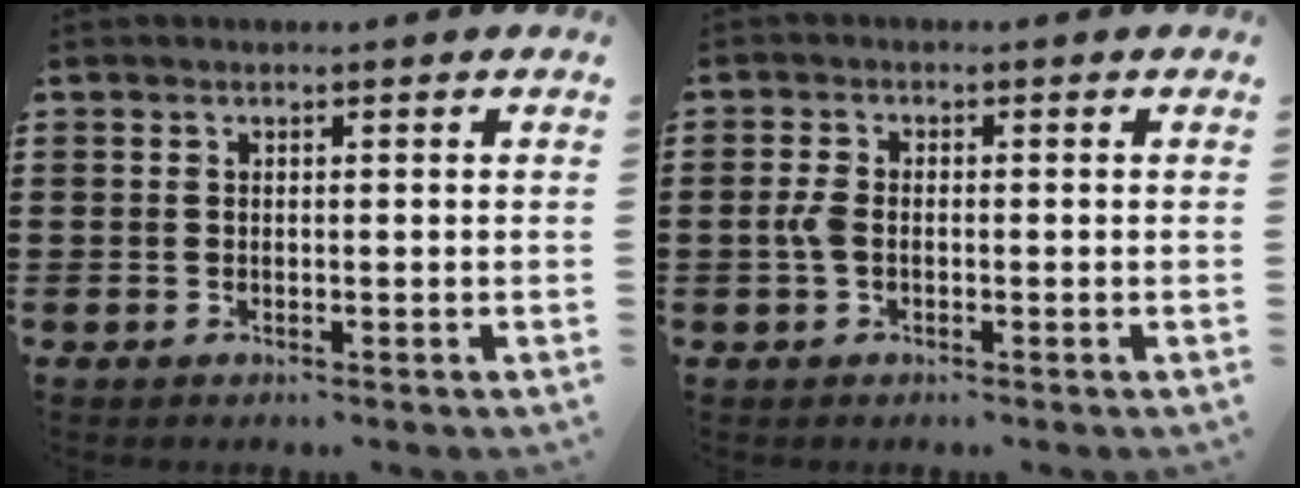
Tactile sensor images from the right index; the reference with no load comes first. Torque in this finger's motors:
{"motor_torque": [0.85, -0.21, 0.34, 0.11]}